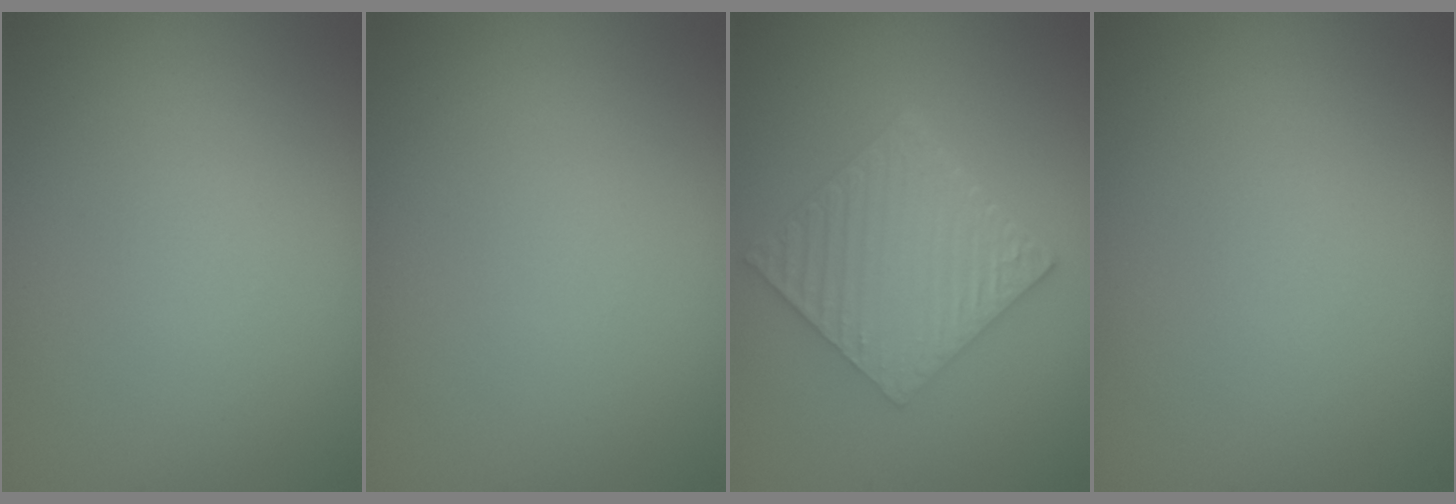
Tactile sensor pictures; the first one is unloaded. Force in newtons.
{"total": 0.0}
{"total": 6.6, "press": 4.7, "slide": 4.6}
{"total": 0.0}